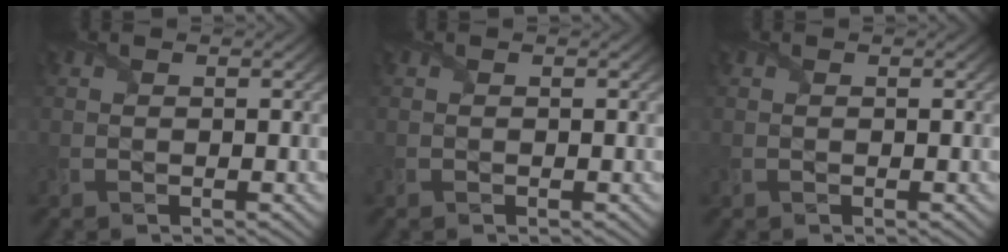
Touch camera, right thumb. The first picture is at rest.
{"total": 0.0}
{"total": 0.0}